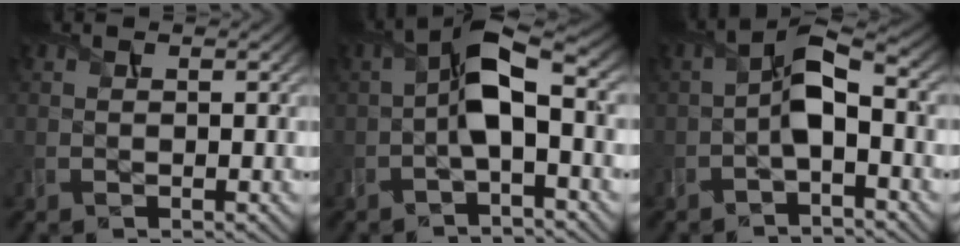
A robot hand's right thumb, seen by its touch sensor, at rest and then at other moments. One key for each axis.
{"total": 6.7, "fx": -1.1, "fy": 2.3, "fz": 6.2, "tx": -0.117, "ty": 0.013, "tz": -0.029}
{"total": 5.2, "fx": -1.5, "fy": 2.1, "fz": 4.5, "tx": -0.085, "ty": 0.010, "tz": -0.034}